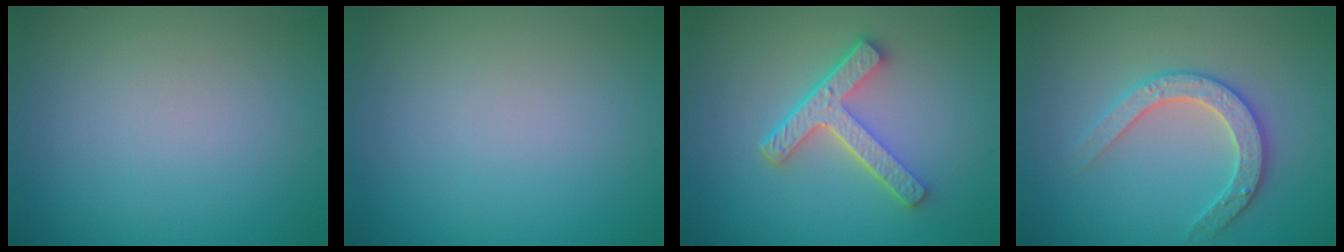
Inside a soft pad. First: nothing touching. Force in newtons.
{"total": 0.0}
{"total": 4.7, "press": 3.6, "slide": 3.0}
{"total": 3.0, "press": 2.9, "slide": 0.5}